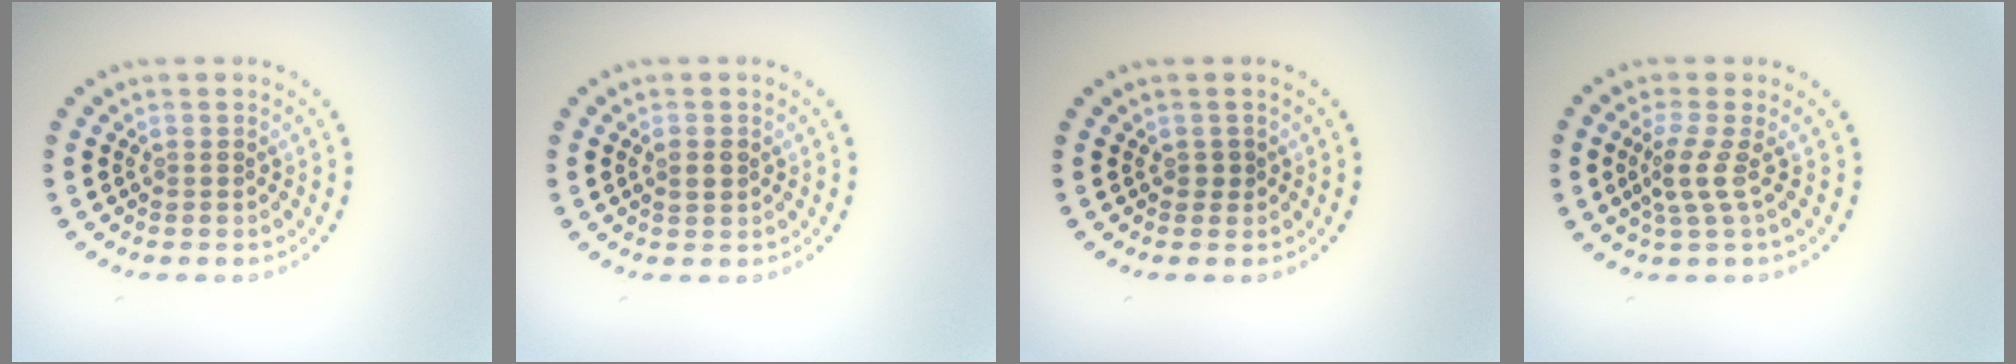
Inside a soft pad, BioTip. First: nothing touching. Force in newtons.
{"total": 1.0, "press": 1.0, "slide": 0.1}
{"total": 0.6, "press": 0.6, "slide": 0.1}
{"total": 2.4, "press": 1.6, "slide": 1.7}